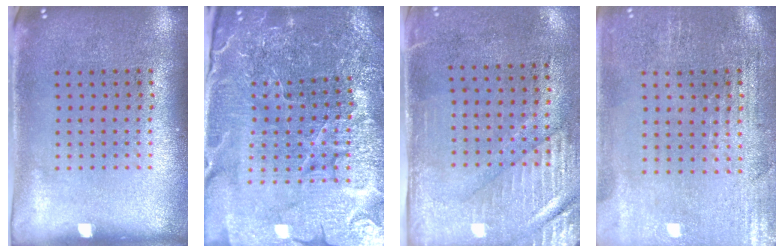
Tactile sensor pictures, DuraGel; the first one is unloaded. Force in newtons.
{"total": 5.2, "press": 5.0, "slide": 1.6}
{"total": 3.0, "press": 2.6, "slide": 1.6}
{"total": 0.6, "press": 0.5, "slide": 0.3}